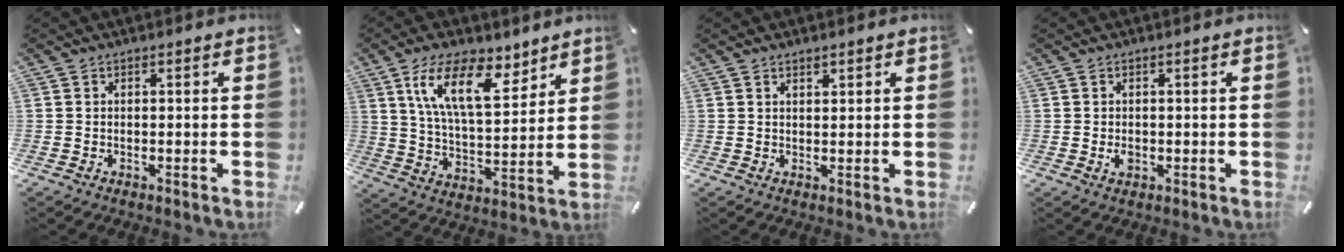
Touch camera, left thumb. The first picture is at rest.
{"total": 15.3, "force": [9.5, 6.8, 9.9], "torque": [-0.193, -0.033, 0.168]}
{"total": 1.2, "force": [1.1, 0.5, 0.3], "torque": [-0.006, 0.000, 0.020]}
{"total": 1.6, "force": [-0.2, 1.2, 1.0], "torque": [-0.029, 0.001, -0.006]}